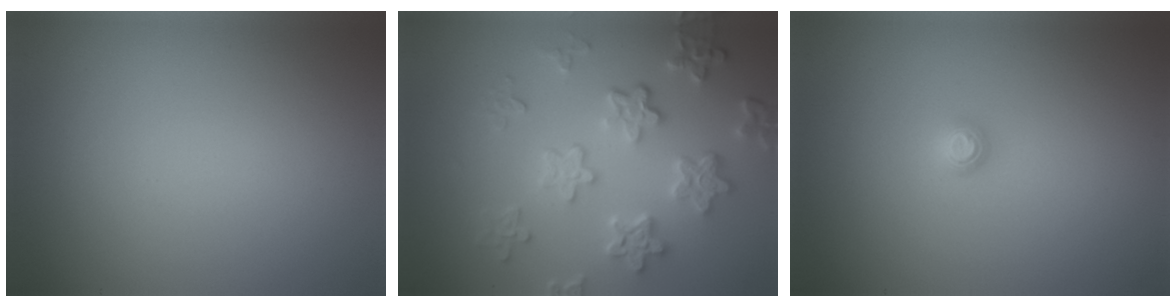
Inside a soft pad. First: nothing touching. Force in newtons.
{"total": 5.7, "press": 4.3, "slide": 3.7}
{"total": 1.1, "press": 1.1, "slide": 0.1}